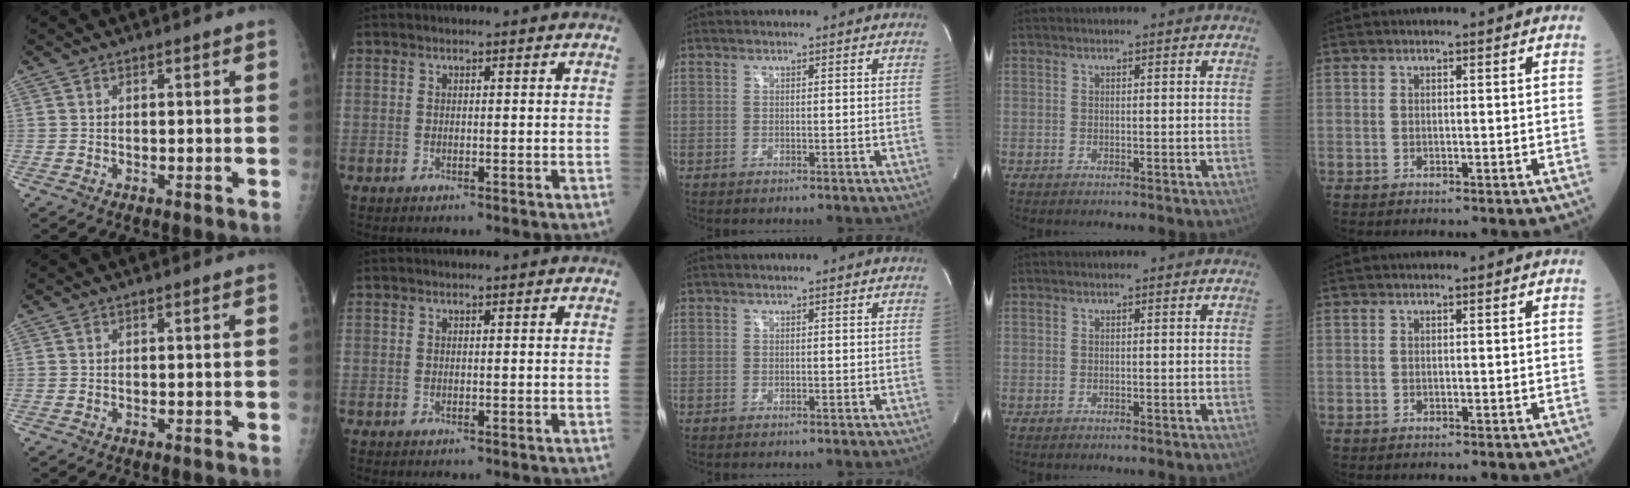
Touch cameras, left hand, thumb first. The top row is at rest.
{}